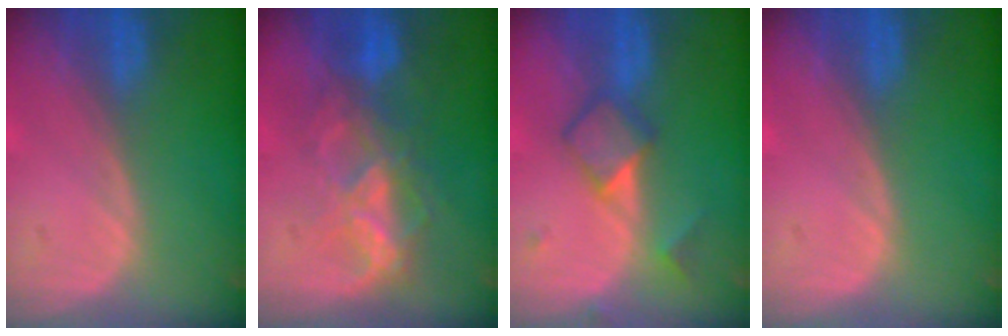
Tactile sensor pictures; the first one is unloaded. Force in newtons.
{"total": 7.9, "press": 7.2, "slide": 3.3}
{"total": 5.0, "press": 4.8, "slide": 1.3}
{"total": 0.0}